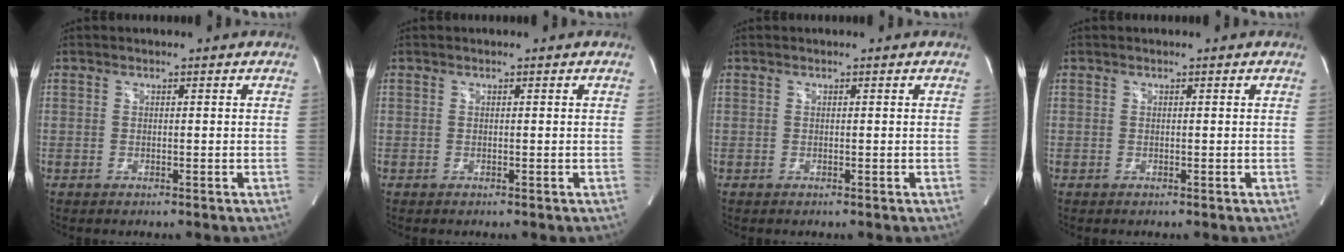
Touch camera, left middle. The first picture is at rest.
{"total": 0.0}
{"total": 0.0}
{"total": 0.0}